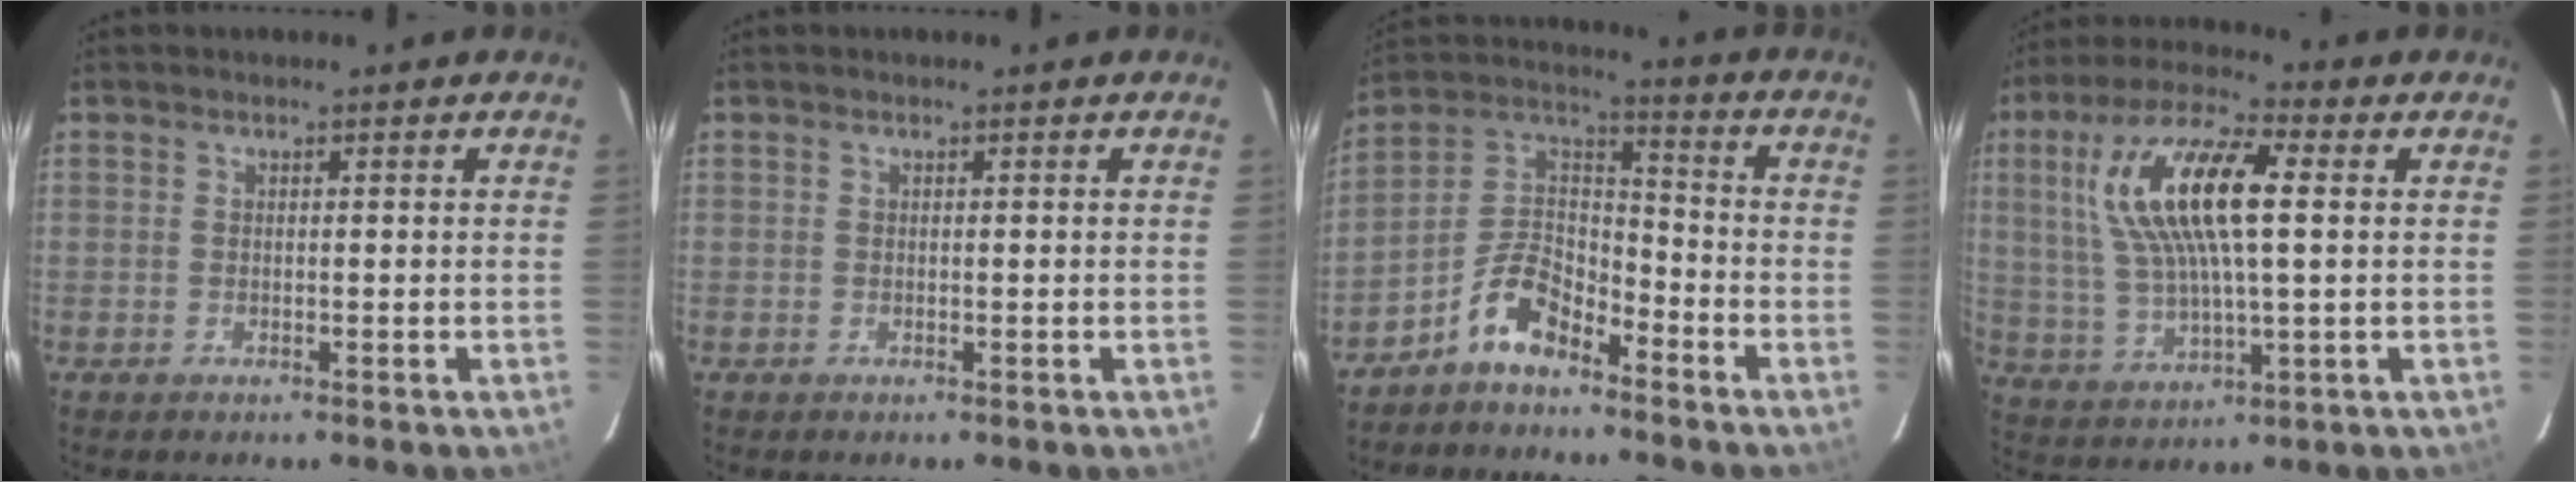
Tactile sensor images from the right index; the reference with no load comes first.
{"total": 0.0}
{"total": 9.6, "force": [-6.6, 4.4, 5.4], "torque": [-0.123, 0.034, -0.131]}
{"total": 16.8, "force": [3.8, 5.4, 15.5], "torque": [-0.305, 0.017, 0.074]}